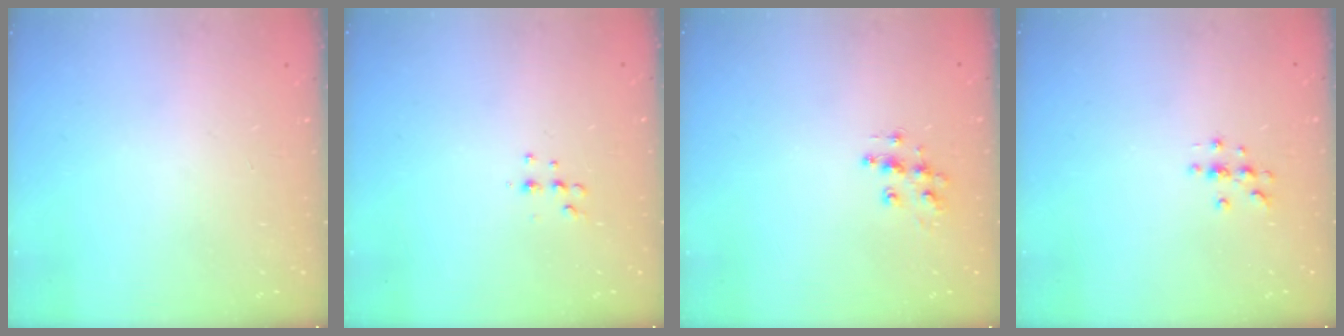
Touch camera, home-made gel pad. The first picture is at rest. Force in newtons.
{"total": 4.9, "press": 4.8, "slide": 1.1}
{"total": 9.0, "press": 9.0, "slide": 0.5}
{"total": 3.7, "press": 3.7, "slide": 0.4}